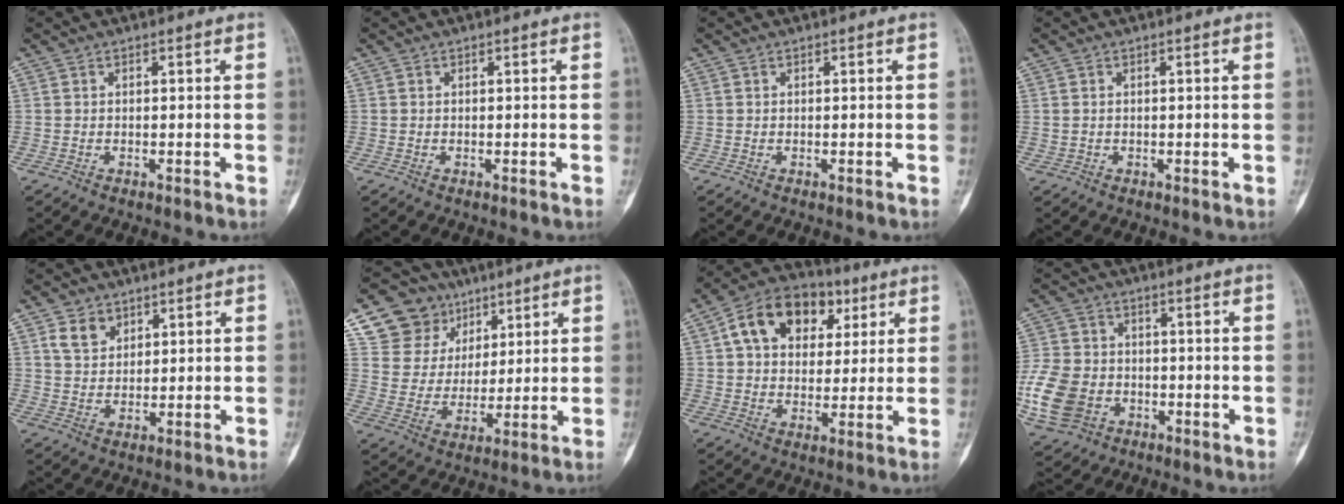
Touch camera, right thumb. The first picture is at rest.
{"total": 0.0}
{"total": 0.0}
{"total": 0.6, "force": [0.0, 0.6, -0.1], "torque": [0.009, 0.004, 0.001]}
{"total": 5.2, "force": [2.9, 3.7, 2.2], "torque": [-0.023, -0.016, 0.060]}
{"total": 13.8, "force": [7.8, 10.9, 3.4], "torque": [-0.026, -0.024, 0.148]}
{"total": 15.8, "force": [5.6, 11.2, 9.6], "torque": [-0.126, 0.006, 0.086]}
{"total": 15.0, "force": [-4.1, 11.9, 8.3], "torque": [-0.183, 0.008, -0.069]}